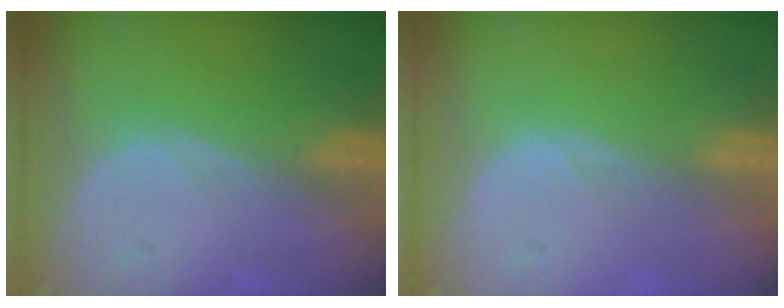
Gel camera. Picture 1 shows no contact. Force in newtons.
{"total": 0.0}